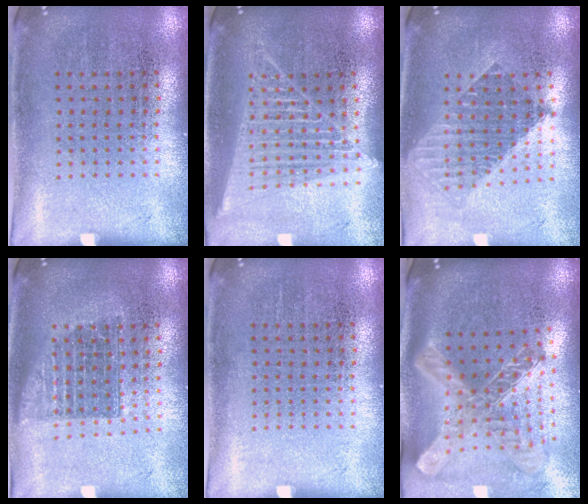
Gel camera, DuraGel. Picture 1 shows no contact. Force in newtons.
{"total": 1.9, "press": 1.7, "slide": 0.8}
{"total": 1.7, "press": 1.4, "slide": 1.0}
{"total": 1.3, "press": 1.1, "slide": 0.8}
{"total": 0.0}
{"total": 2.9, "press": 2.0, "slide": 2.0}